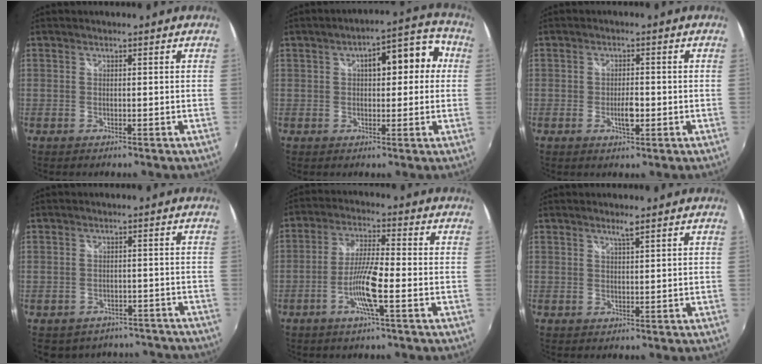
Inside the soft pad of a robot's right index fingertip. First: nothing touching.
{"total": 9.4, "force": [1.5, 4.3, 8.2], "torque": [-0.125, 0.028, 0.022]}
{"total": 3.5, "force": [-0.8, 1.5, 3.0], "torque": [-0.050, -0.005, -0.013]}
{"total": 10.3, "force": [-8.5, 5.6, 2.0], "torque": [-0.042, 0.025, -0.092]}
{"total": 8.1, "force": [-2.9, 0.4, 7.5], "torque": [-0.151, -0.002, -0.059]}
{"total": 1.5, "force": [1.1, -0.3, 1.0], "torque": [-0.016, -0.002, 0.018]}